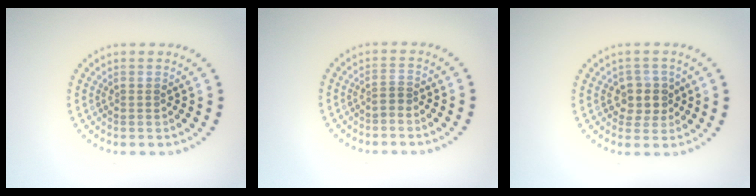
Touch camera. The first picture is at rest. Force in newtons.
{"total": 0.6, "press": 0.4, "slide": 0.5}
{"total": 2.5, "press": 2.2, "slide": 1.2}